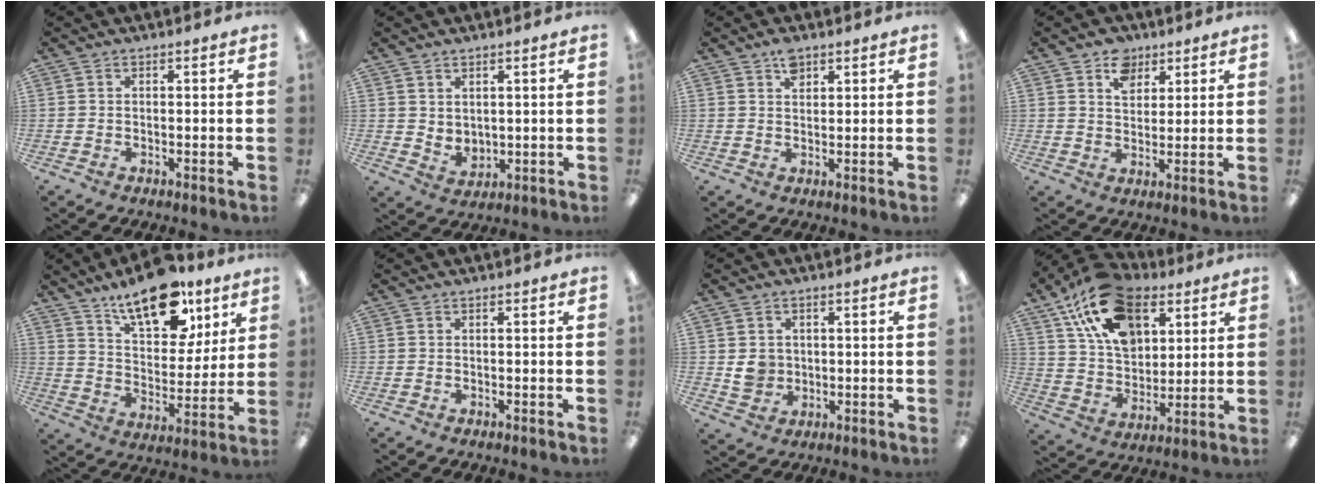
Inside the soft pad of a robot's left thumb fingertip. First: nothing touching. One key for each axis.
{"total": 3.3, "fx": 2.8, "fy": 1.6, "fz": 0.4, "tx": -0.006, "ty": -0.019, "tz": 0.053}
{"total": 3.3, "fx": 2.3, "fy": 1.7, "fz": 1.7, "tx": -0.024, "ty": -0.006, "tz": 0.038}
{"total": 7.7, "fx": 4.6, "fy": 5.4, "fz": 3.0, "tx": -0.037, "ty": -0.010, "tz": 0.081}
{"total": 18.1, "fx": 12.8, "fy": 8.3, "fz": 9.8, "tx": -0.155, "ty": -0.068, "tz": 0.220}
{"total": 0.0}
{"total": 4.3, "fx": 0.5, "fy": 4.0, "fz": 1.6, "tx": -0.011, "ty": -0.002, "tz": 0.006}
{"total": 20.6, "fx": 11.7, "fy": 12.2, "fz": 11.8, "tx": -0.214, "ty": -0.035, "tz": 0.215}